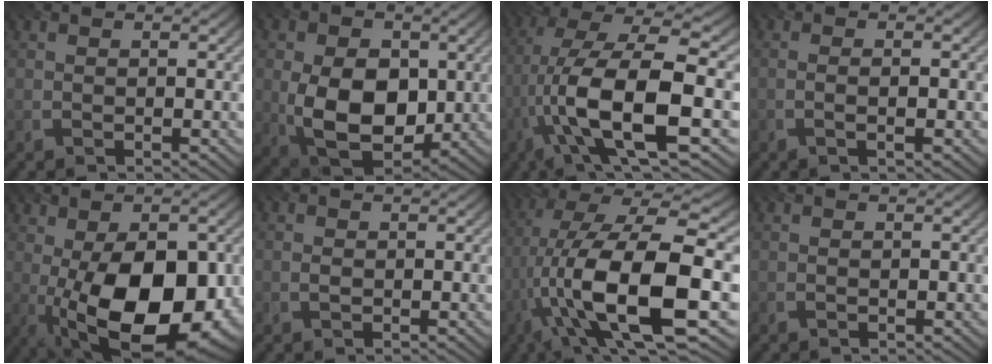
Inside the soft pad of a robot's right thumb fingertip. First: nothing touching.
{"total": 13.0, "force": [-1.7, 8.8, 9.5], "torque": [-0.181, -0.020, -0.031]}
{"total": 14.8, "force": [-4.7, 4.4, 13.3], "torque": [-0.267, -0.002, -0.088]}
{"total": 1.7, "force": [-1.3, -0.3, 1.1], "torque": [-0.011, -0.003, -0.033]}
{"total": 18.1, "force": [-4.8, 8.7, 15.2], "torque": [-0.237, -0.042, -0.060]}
{"total": 0.7, "force": [-0.3, 0.5, 0.3], "torque": [-0.003, -0.003, -0.009]}
{"total": 17.4, "force": [-4.7, 5.5, 15.9], "torque": [-0.311, 0.000, -0.073]}
{"total": 0.0}